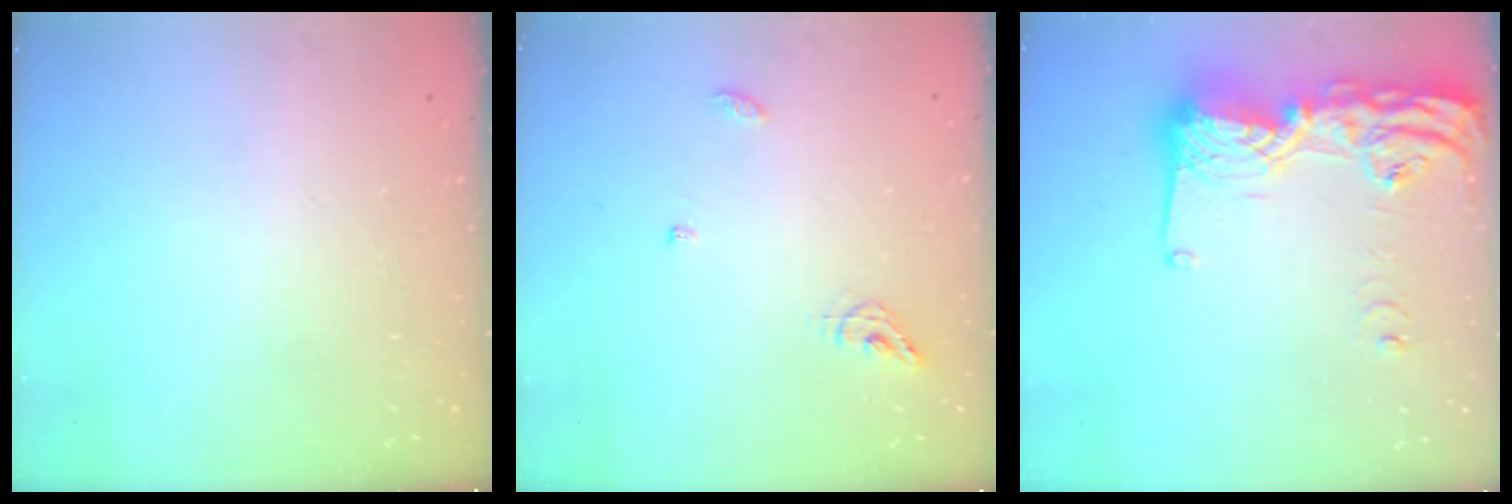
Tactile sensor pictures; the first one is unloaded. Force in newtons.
{"total": 7.0, "press": 6.9, "slide": 0.8}
{"total": 20.3, "press": 20.2, "slide": 2.3}